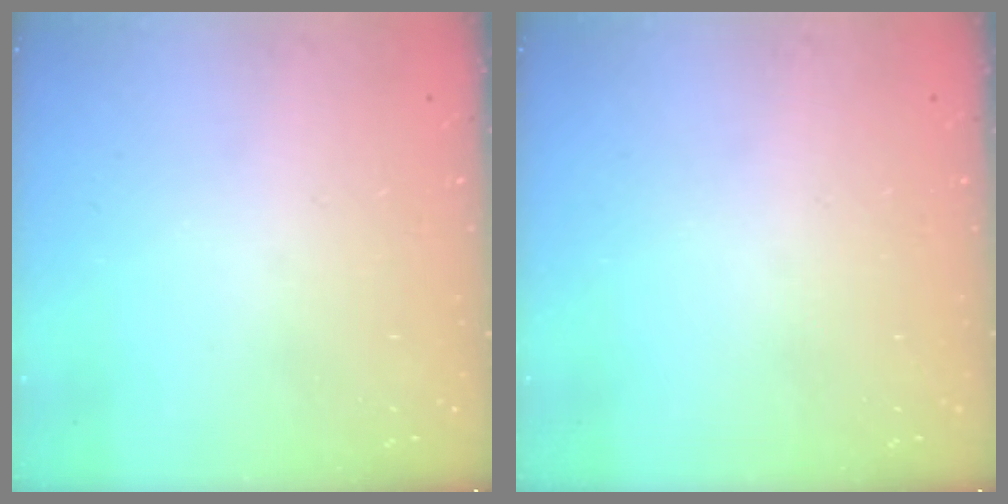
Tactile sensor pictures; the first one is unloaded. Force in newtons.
{"total": 0.0}